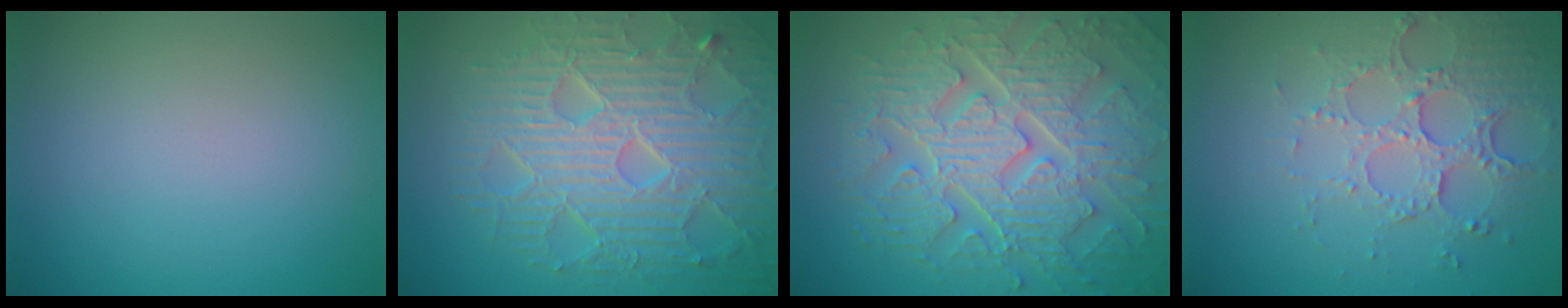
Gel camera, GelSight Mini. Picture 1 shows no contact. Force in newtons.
{"total": 9.3, "press": 6.6, "slide": 6.6}
{"total": 9.4, "press": 6.9, "slide": 6.4}
{"total": 5.1, "press": 3.7, "slide": 3.6}